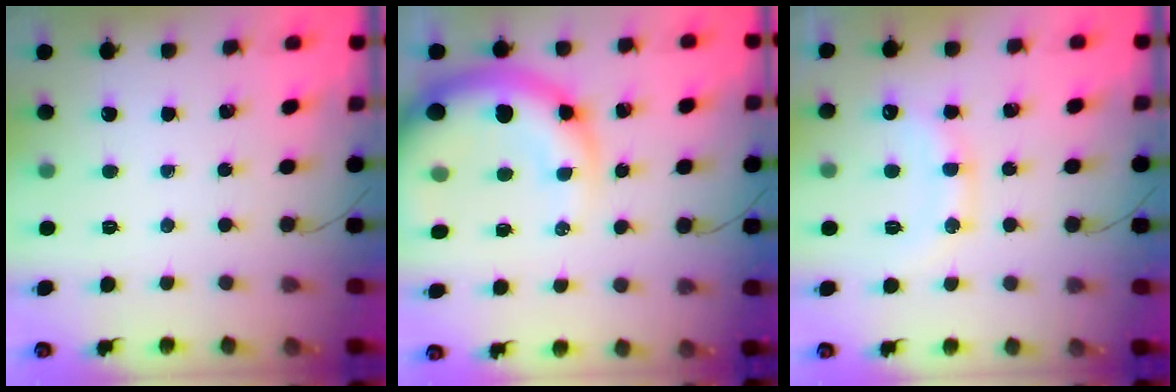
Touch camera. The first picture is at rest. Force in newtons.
{"total": 12.8, "press": 12.4, "slide": 3.3}
{"total": 11.6, "press": 11.6, "slide": 1.0}